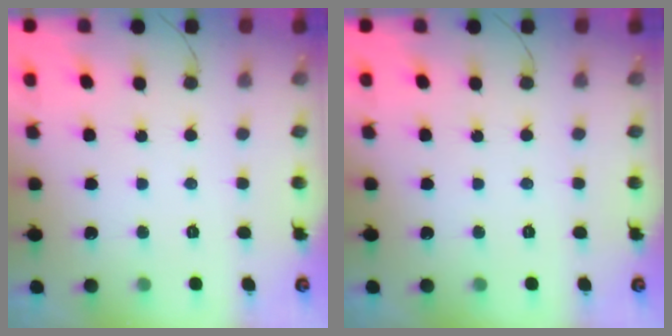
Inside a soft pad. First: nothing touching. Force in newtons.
{"total": 0.0}